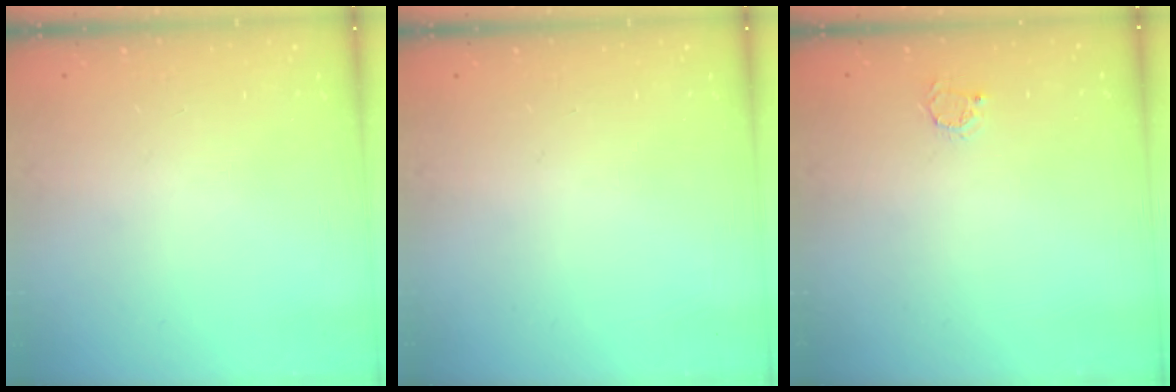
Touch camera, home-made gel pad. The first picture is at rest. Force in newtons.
{"total": 0.0}
{"total": 2.3, "press": 2.3, "slide": 0.3}